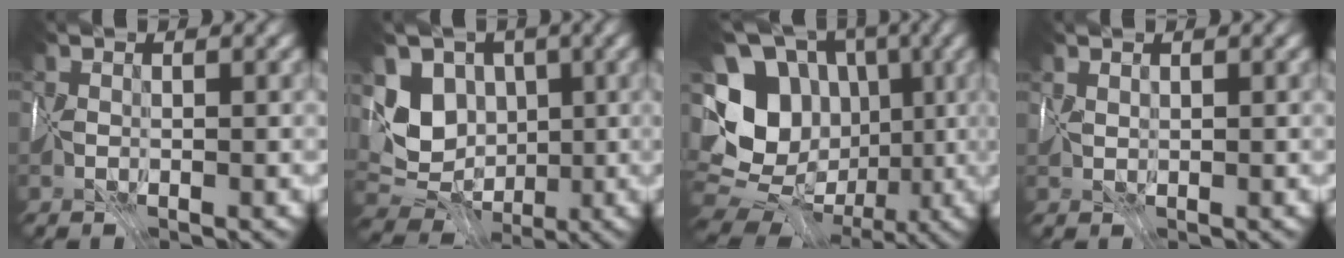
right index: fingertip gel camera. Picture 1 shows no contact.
{"total": 6.2, "force": [1.7, 5.2, 2.7], "torque": [-0.040, 0.002, 0.021]}
{"total": 15.0, "force": [0.5, 13.4, 6.7], "torque": [-0.157, 0.020, 0.000]}
{"total": 1.0, "force": [1.0, 0.2, -0.1], "torque": [-0.002, 0.008, 0.023]}